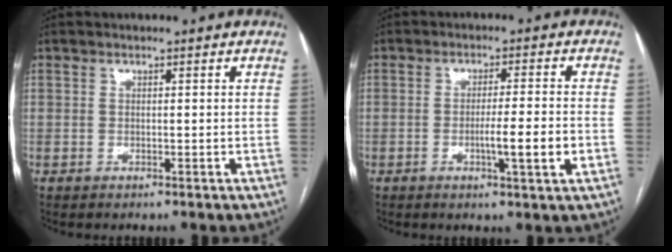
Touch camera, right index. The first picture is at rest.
{"total": 6.3, "force": [-1.8, -0.2, 6.1], "torque": [-0.095, -0.007, -0.027]}